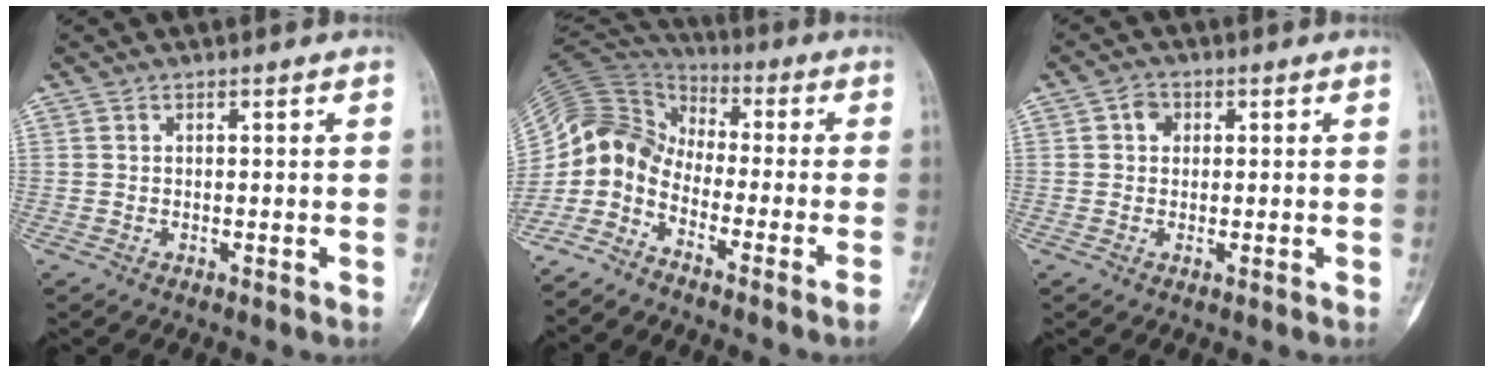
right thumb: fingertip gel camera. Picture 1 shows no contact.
{"total": 10.6, "force": [-7.4, 4.8, 5.9], "torque": [-0.110, 0.073, -0.158]}
{"total": 2.1, "force": [0.2, 1.9, 1.0], "torque": [-0.003, 0.005, -0.002]}